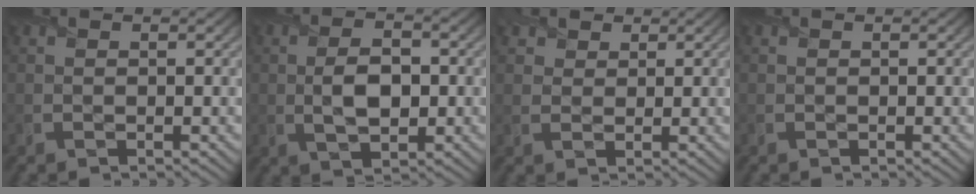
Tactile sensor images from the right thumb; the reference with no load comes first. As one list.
[{"total": 5.3, "force": [-0.3, 2.9, 4.5], "torque": [-0.093, -0.001, -0.002]}, {"total": 3.0, "force": [1.9, 2.0, 1.1], "torque": [-0.029, -0.002, 0.039]}, {"total": 0.0}]